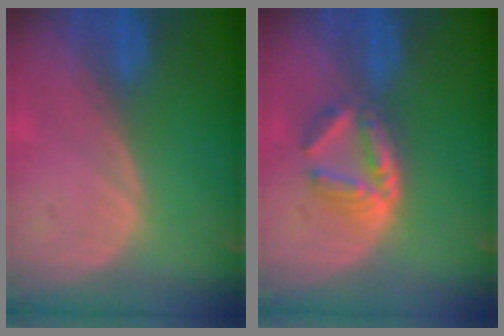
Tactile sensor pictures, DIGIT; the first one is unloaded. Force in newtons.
{"total": 6.1, "press": 5.3, "slide": 3.1}